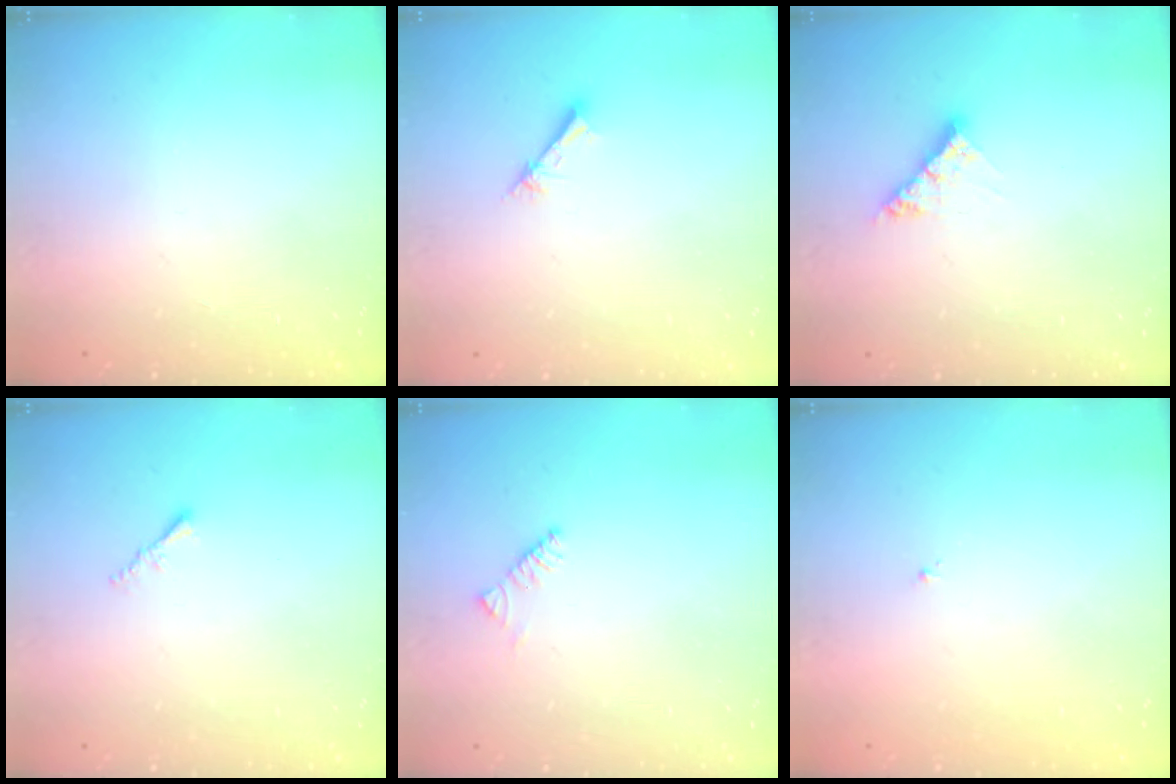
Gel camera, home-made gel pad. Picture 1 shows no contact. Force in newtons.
{"total": 1.5, "press": 1.5, "slide": 0.1}
{"total": 6.8, "press": 6.8, "slide": 0.8}
{"total": 1.2, "press": 1.1, "slide": 0.4}
{"total": 2.9, "press": 2.9, "slide": 0.5}
{"total": 0.8, "press": 0.7, "slide": 0.3}